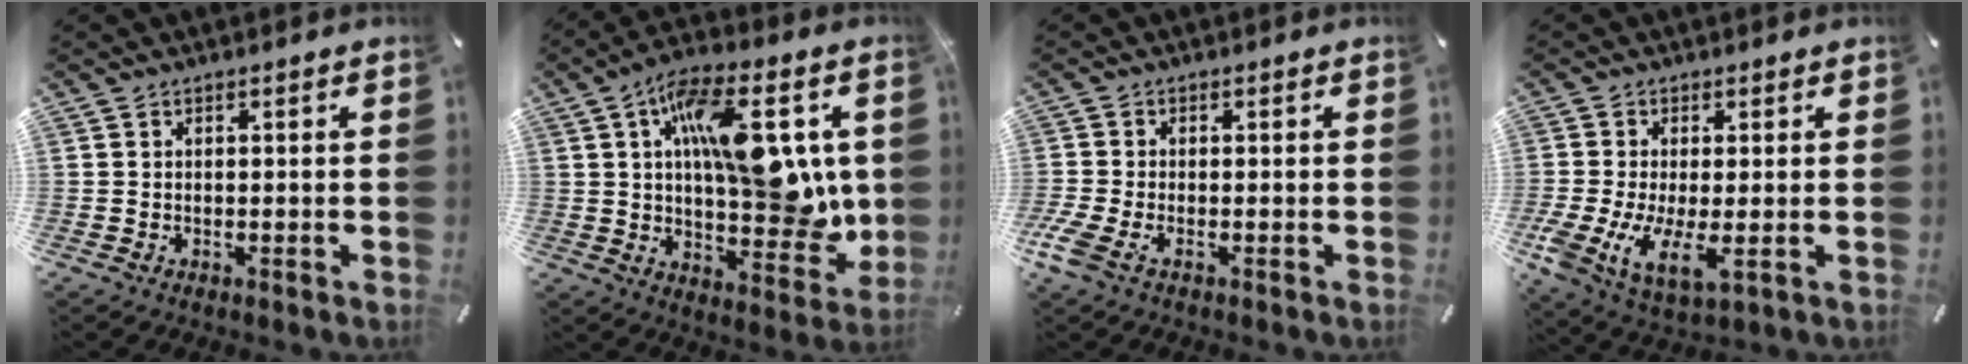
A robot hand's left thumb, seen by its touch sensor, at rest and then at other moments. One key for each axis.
{"total": 20.8, "fx": 5.2, "fy": 9.4, "fz": 17.8, "tx": -0.261, "ty": -0.016, "tz": 0.083}
{"total": 3.4, "fx": -1.5, "fy": 1.4, "fz": 2.7, "tx": -0.071, "ty": -0.006, "tz": -0.031}
{"total": 9.2, "fx": -1.4, "fy": 4.1, "fz": 8.1, "tx": -0.179, "ty": -0.021, "tz": -0.017}